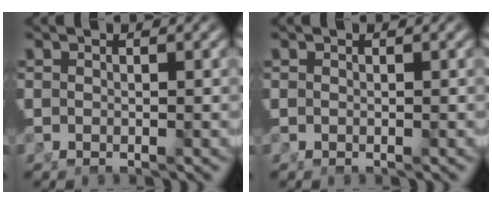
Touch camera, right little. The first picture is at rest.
{"total": 0.0}